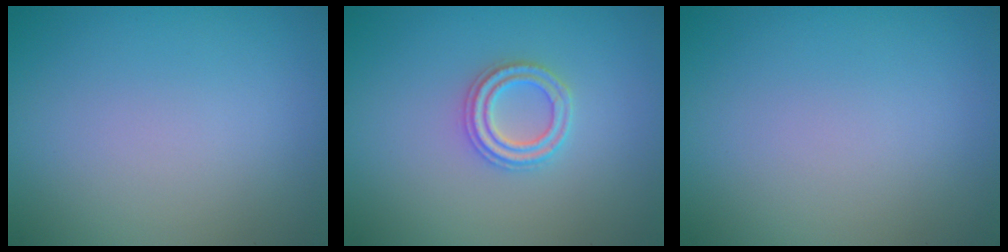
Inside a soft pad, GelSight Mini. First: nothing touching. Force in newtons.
{"total": 2.3, "press": 2.2, "slide": 0.4}
{"total": 0.0}